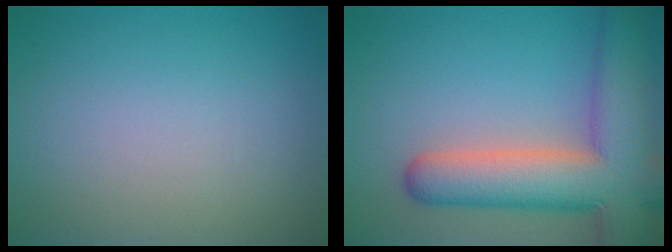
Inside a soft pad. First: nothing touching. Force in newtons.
{"total": 10.9, "press": 10.8, "slide": 0.7}